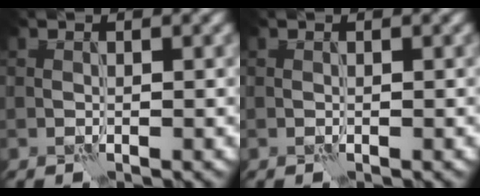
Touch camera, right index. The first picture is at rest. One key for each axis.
{"total": 0.0}